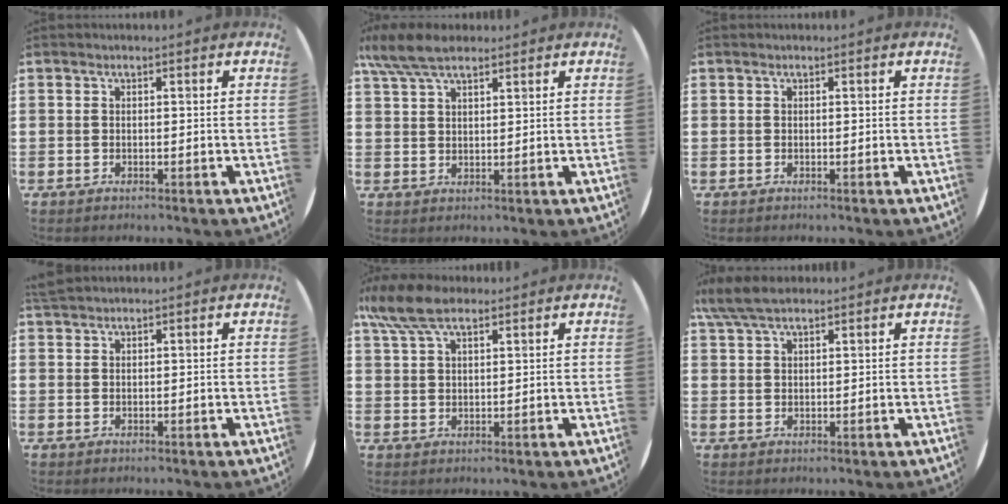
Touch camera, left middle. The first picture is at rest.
{"total": 6.2, "force": [4.8, 2.0, 3.4], "torque": [-0.079, -0.001, 0.090]}
{"total": 0.0}
{"total": 1.2, "force": [1.2, 0.0, 0.1], "torque": [-0.004, 0.002, 0.023]}
{"total": 7.0, "force": [5.1, 2.6, 4.0], "torque": [-0.091, -0.001, 0.096]}
{"total": 4.8, "force": [3.8, 1.3, 2.6], "torque": [-0.059, 0.002, 0.071]}